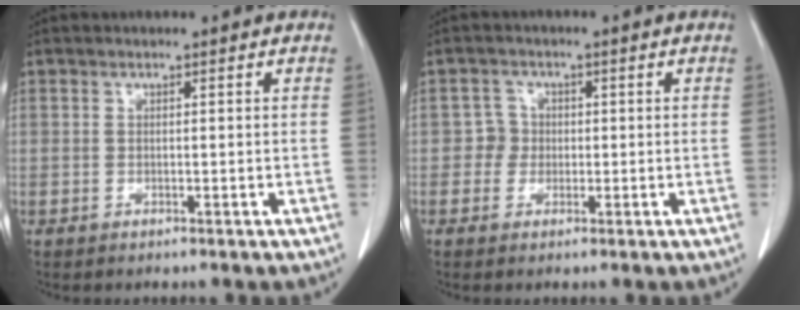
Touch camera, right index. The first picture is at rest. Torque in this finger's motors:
{"motor_torque": [0.05, -0.01, -0.01, 0.00]}